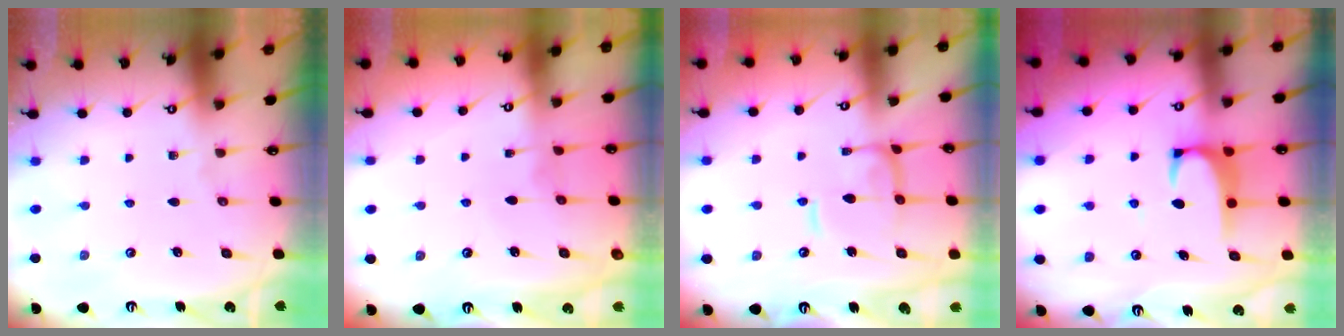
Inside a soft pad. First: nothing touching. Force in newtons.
{"total": 2.3, "press": 2.3, "slide": 0.3}
{"total": 2.8, "press": 2.7, "slide": 0.5}
{"total": 1.9, "press": 1.9, "slide": 0.3}